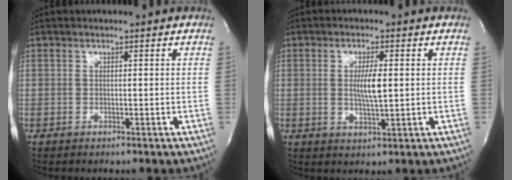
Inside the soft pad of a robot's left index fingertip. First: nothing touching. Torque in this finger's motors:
{"motor_torque": [0.56, -0.15, 0.19, 0.06]}